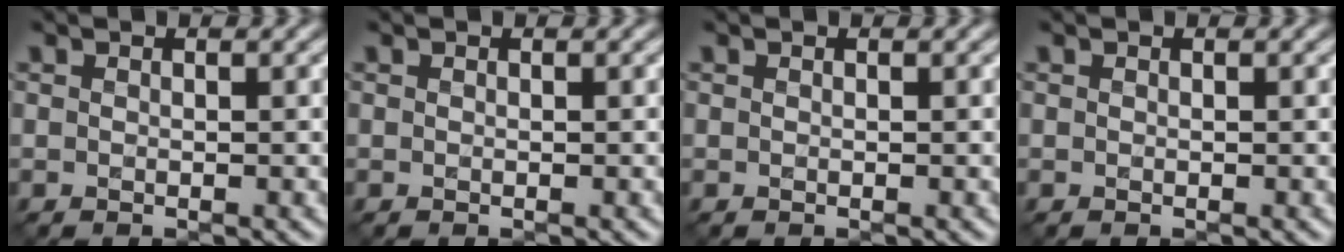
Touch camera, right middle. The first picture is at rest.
{"total": 0.0}
{"total": 0.0}
{"total": 0.0}